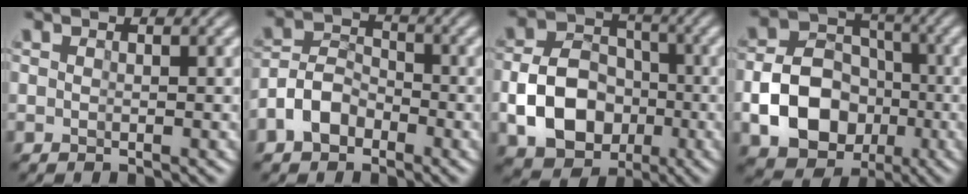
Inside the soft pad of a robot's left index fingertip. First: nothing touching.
{"total": 4.0, "force": [-2.3, 2.5, 2.1], "torque": [-0.044, 0.008, -0.047]}
{"total": 8.4, "force": [-2.5, 6.2, 5.1], "torque": [-0.088, 0.000, -0.042]}
{"total": 9.5, "force": [-3.0, 7.1, 5.7], "torque": [-0.099, -0.006, -0.051]}